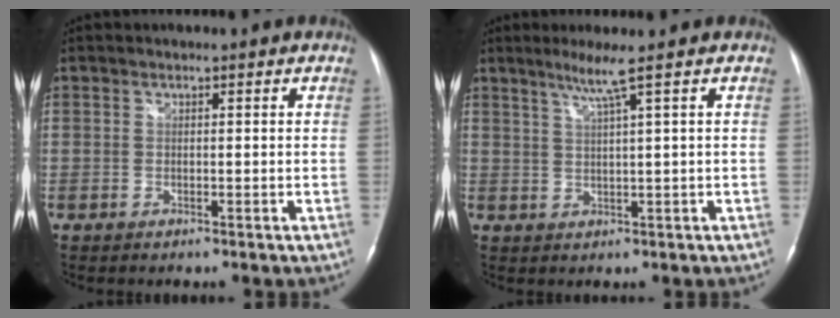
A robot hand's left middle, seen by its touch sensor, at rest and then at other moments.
{"total": 3.7, "force": [2.1, -1.4, 2.7], "torque": [-0.057, -0.008, 0.046]}